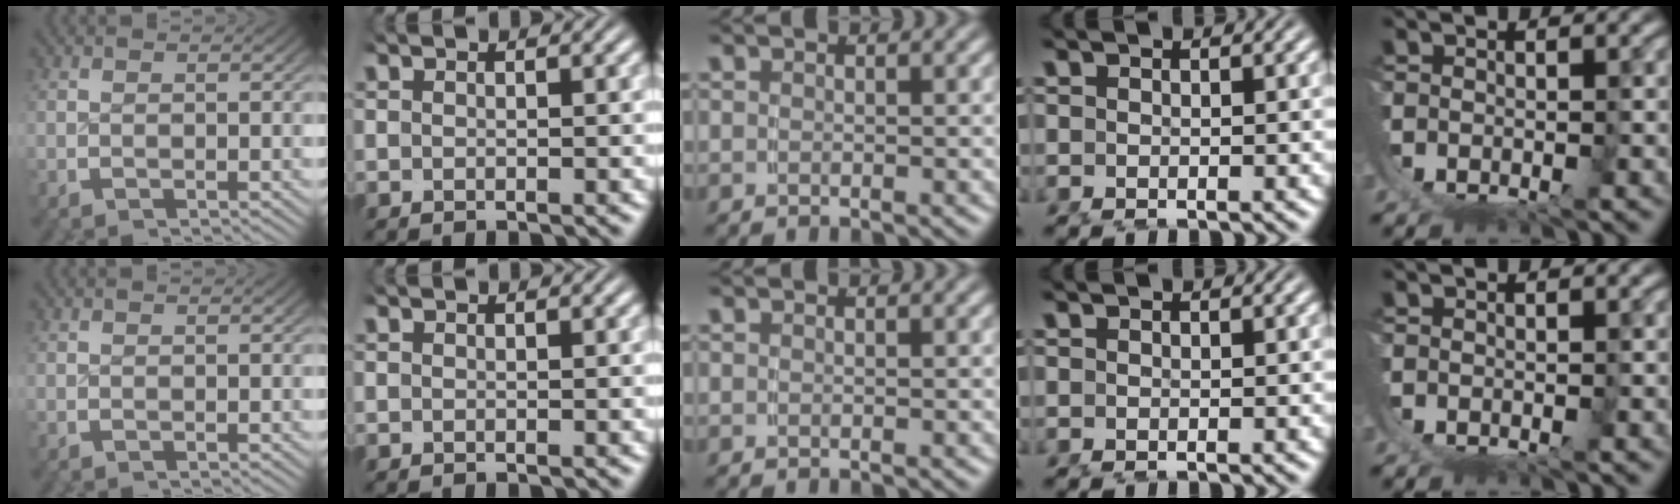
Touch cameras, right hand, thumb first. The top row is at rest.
{}